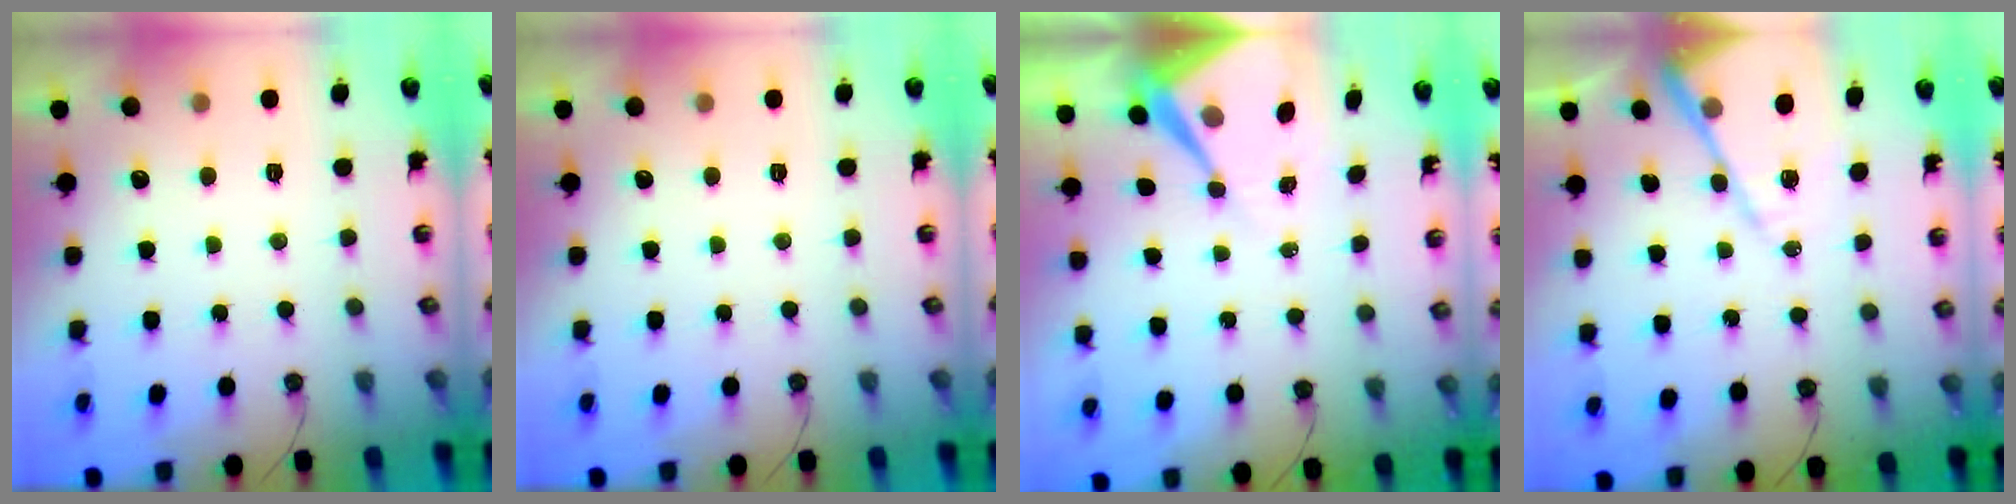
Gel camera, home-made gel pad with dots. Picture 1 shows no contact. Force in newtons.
{"total": 0.0}
{"total": 8.7, "press": 8.7, "slide": 1.1}
{"total": 12.3, "press": 12.2, "slide": 1.1}